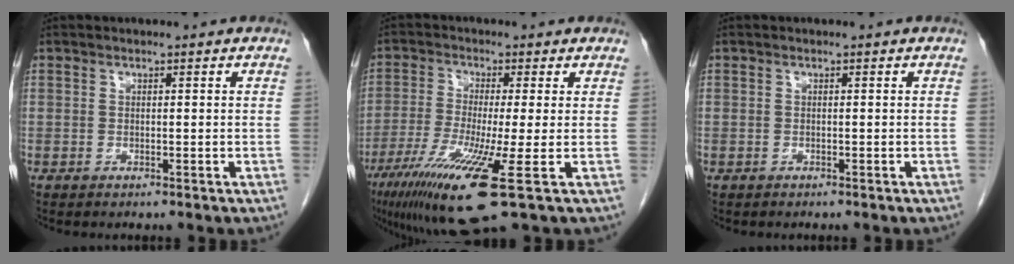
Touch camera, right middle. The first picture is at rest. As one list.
[{"total": 12.9, "force": [-5.8, -0.1, 11.5], "torque": [-0.220, -0.041, -0.102]}, {"total": 0.0}]